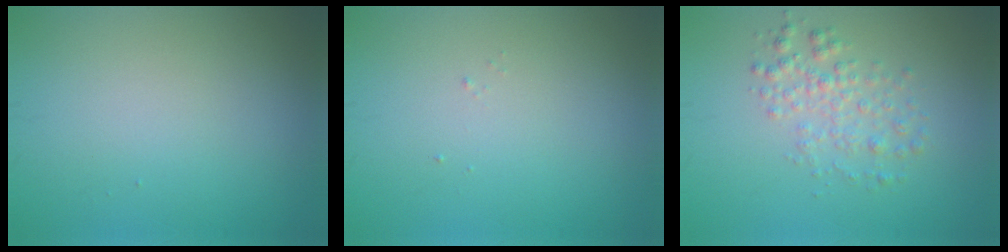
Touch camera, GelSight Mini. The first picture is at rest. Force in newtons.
{"total": 0.0}
{"total": 2.6, "press": 2.6, "slide": 0.1}